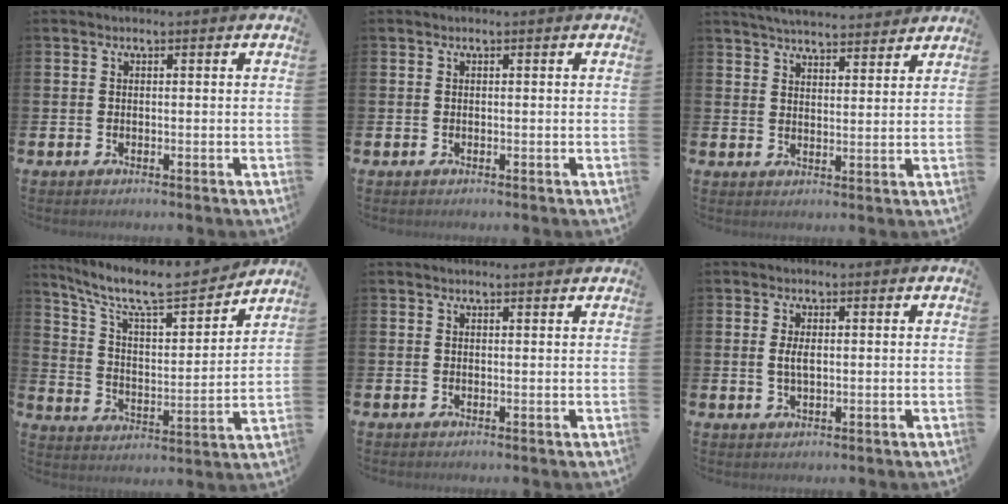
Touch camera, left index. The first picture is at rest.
{"total": 0.0}
{"total": 4.9, "force": [4.8, 0.5, 0.6], "torque": [-0.024, -0.026, 0.085]}
{"total": 10.1, "force": [8.8, 2.2, 4.5], "torque": [-0.116, -0.059, 0.147]}
{"total": 0.7, "force": [0.7, 0.1, 0.2], "torque": [0.006, -0.002, 0.010]}
{"total": 2.4, "force": [0.3, 1.1, 2.2], "torque": [-0.041, 0.004, 0.002]}